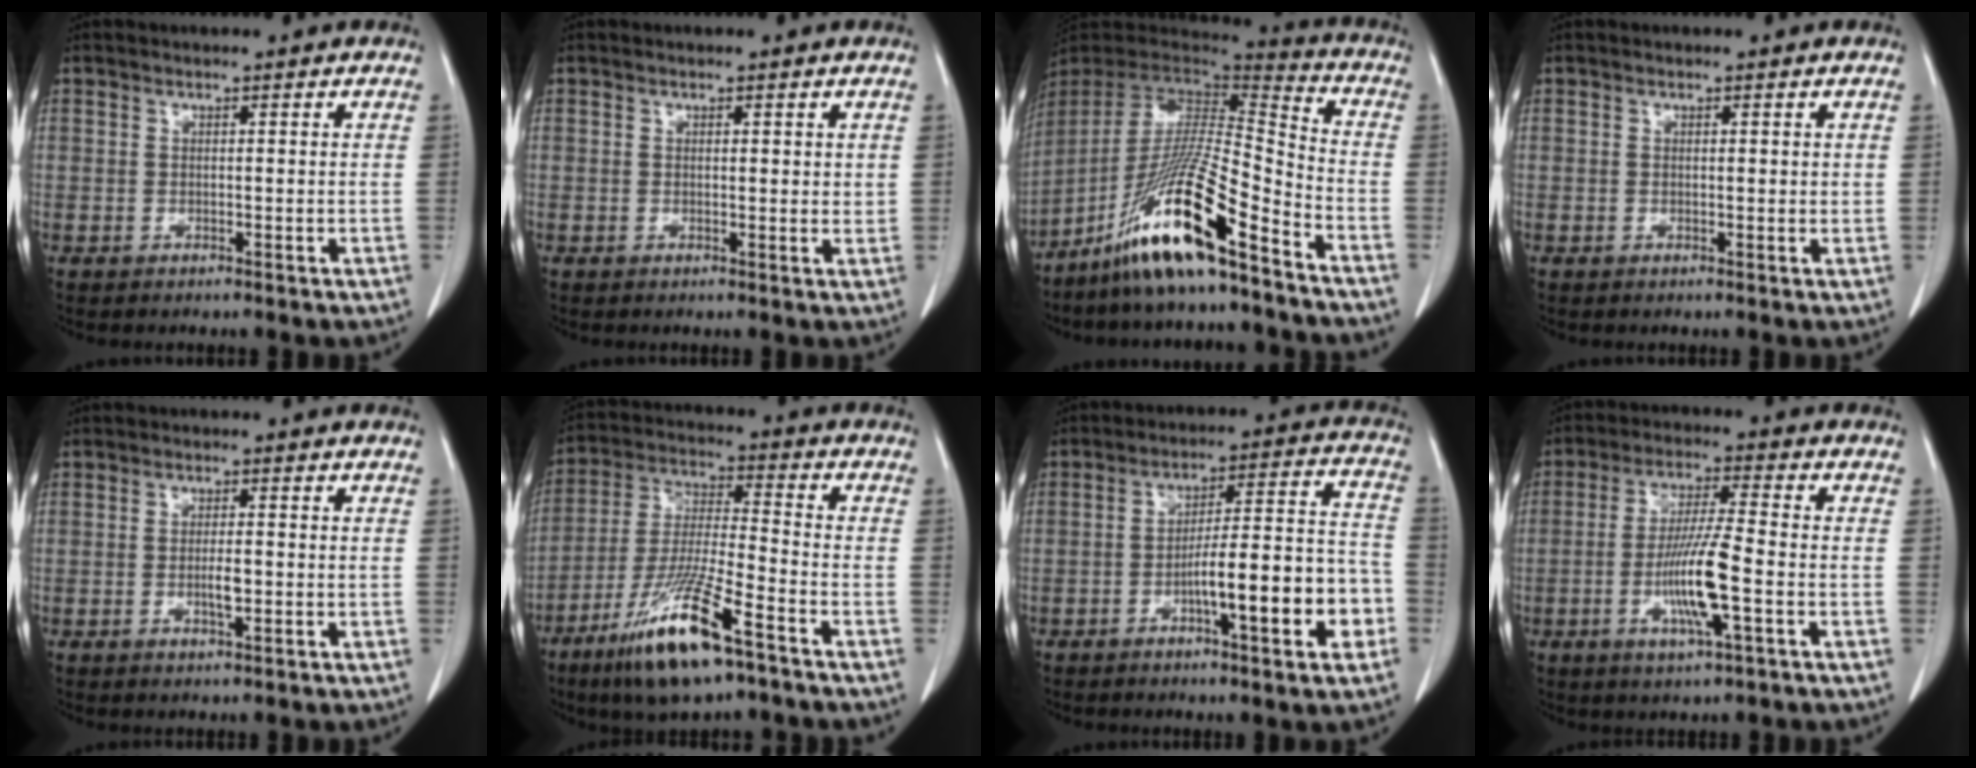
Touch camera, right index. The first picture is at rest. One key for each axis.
{"total": 1.6, "fx": 0.6, "fy": 0.7, "fz": 1.3, "tx": -0.016, "ty": -0.003, "tz": 0.006}
{"total": 17.6, "fx": -11.6, "fy": 0.6, "fz": 13.3, "tx": -0.273, "ty": -0.024, "tz": -0.218}
{"total": 0.9, "fx": 0.3, "fy": 0.3, "fz": 0.9, "tx": -0.012, "ty": 0.000, "tz": 0.003}
{"total": 2.6, "fx": -0.5, "fy": 0.6, "fz": 2.5, "tx": -0.048, "ty": -0.001, "tz": -0.007}
{"total": 15.2, "fx": -9.1, "fy": 1.5, "fz": 12.1, "tx": -0.250, "ty": -0.035, "tz": -0.169}
{"total": 13.8, "fx": -4.9, "fy": 2.0, "fz": 12.8, "tx": -0.185, "ty": 0.022, "tz": -0.071}
{"total": 9.9, "fx": -2.7, "fy": 0.3, "fz": 9.5, "tx": -0.185, "ty": -0.009, "tz": -0.054}